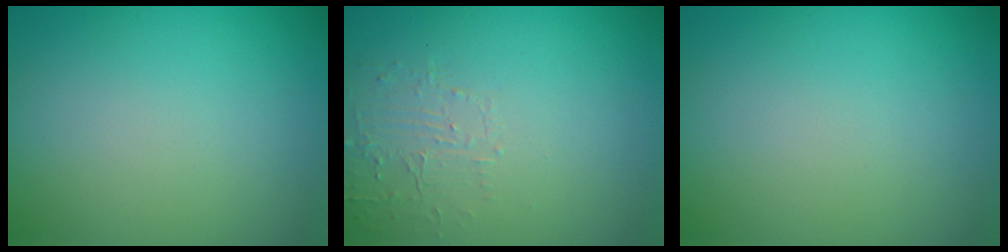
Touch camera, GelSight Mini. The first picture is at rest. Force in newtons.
{"total": 1.5, "press": 0.1, "slide": 1.5}
{"total": 0.0}